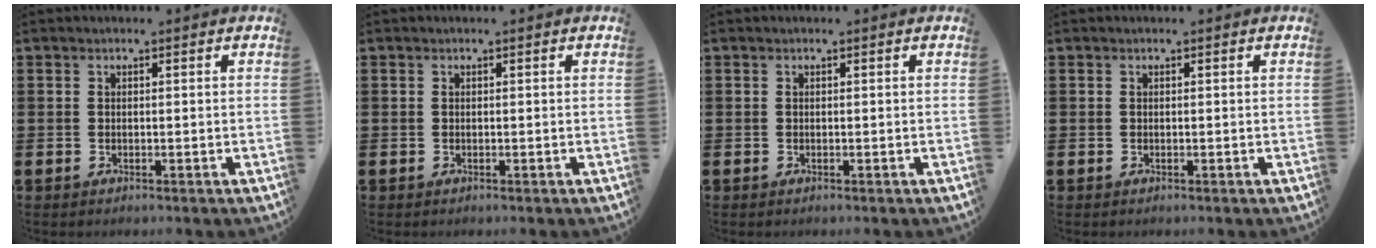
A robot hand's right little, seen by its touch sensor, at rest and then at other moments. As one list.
[{"total": 0.0}, {"total": 0.0}, {"total": 0.0}]